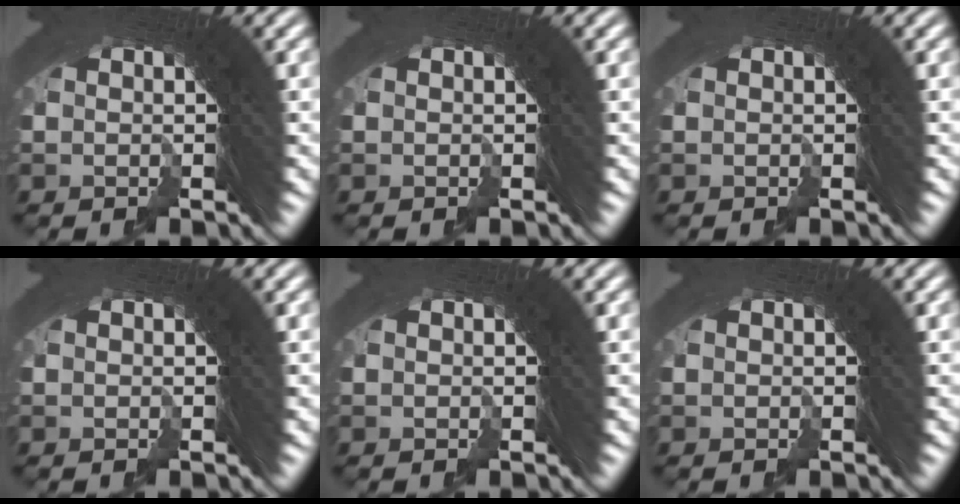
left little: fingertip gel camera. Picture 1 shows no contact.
{"total": 0.0}
{"total": 0.0}
{"total": 0.0}
{"total": 0.0}
{"total": 0.0}